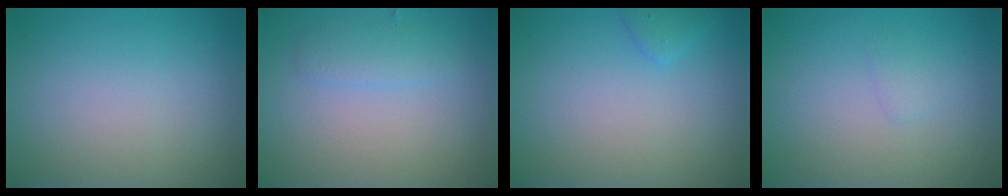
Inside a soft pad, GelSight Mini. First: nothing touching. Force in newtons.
{"total": 1.7, "press": 1.7, "slide": 0.2}
{"total": 1.2, "press": 1.2, "slide": 0.1}
{"total": 0.8, "press": 0.8, "slide": 0.1}